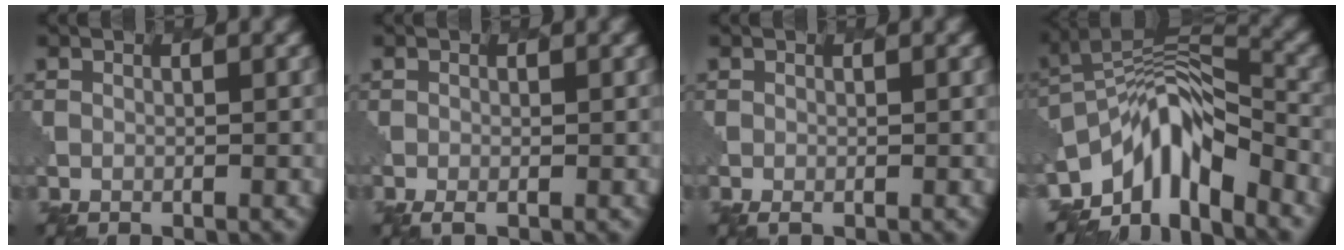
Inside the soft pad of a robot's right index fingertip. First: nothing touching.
{"total": 1.0, "force": [-0.5, 0.3, 0.8], "torque": [-0.017, -0.002, -0.010]}
{"total": 0.7, "force": [-0.3, 0.2, 0.6], "torque": [-0.010, -0.001, -0.006]}
{"total": 8.6, "force": [-5.4, 3.6, 5.7], "torque": [-0.078, 0.004, -0.110]}